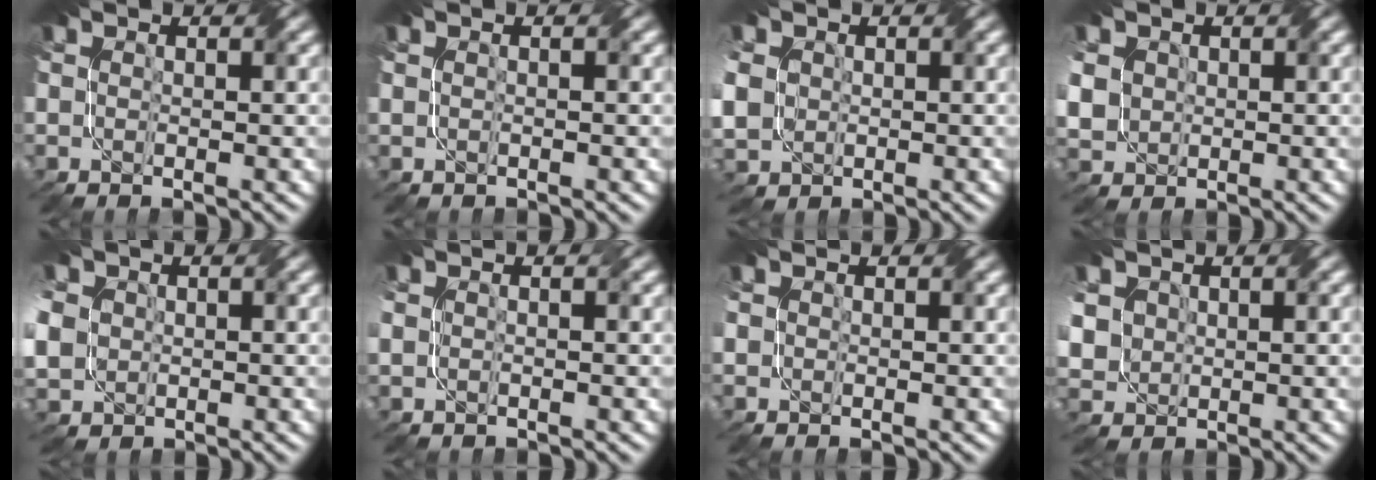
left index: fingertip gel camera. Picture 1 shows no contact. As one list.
[{"total": 0.0}, {"total": 5.5, "force": [0.4, 4.8, 2.6], "torque": [-0.083, 0.007, -0.005]}, {"total": 5.0, "force": [1.1, 4.4, 2.1], "torque": [-0.074, 0.022, 0.017]}, {"total": 6.0, "force": [0.2, 5.2, 2.9], "torque": [-0.089, 0.007, -0.009]}, {"total": 0.7, "force": [0.3, 0.6, 0.4], "torque": [-0.006, 0.001, 0.006]}, {"total": 0.7, "force": [0.1, 0.7, 0.0], "torque": [0.004, 0.000, 0.000]}, {"total": 5.6, "force": [1.7, 4.7, 2.4], "torque": [-0.069, 0.028, 0.028]}]